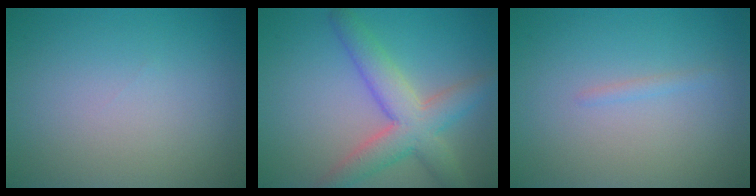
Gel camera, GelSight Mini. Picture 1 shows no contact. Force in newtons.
{"total": 5.9, "press": 5.9, "slide": 0.4}
{"total": 0.7, "press": 0.7, "slide": 0.1}